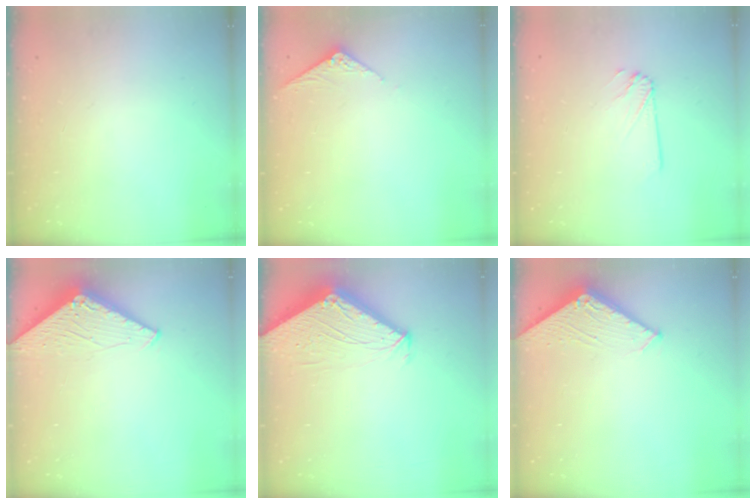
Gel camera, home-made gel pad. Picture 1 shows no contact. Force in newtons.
{"total": 3.9, "press": 3.9, "slide": 0.3}
{"total": 1.8, "press": 1.8, "slide": 0.0}
{"total": 2.9, "press": 2.9, "slide": 0.2}
{"total": 3.8, "press": 3.8, "slide": 0.3}
{"total": 2.9, "press": 2.9, "slide": 0.3}